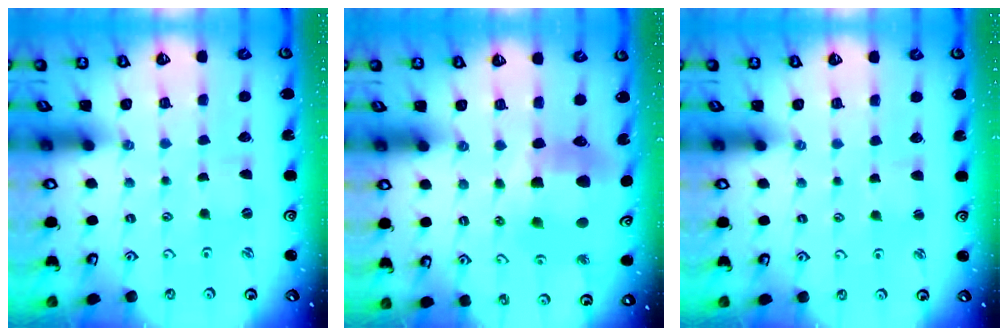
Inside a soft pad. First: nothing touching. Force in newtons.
{"total": 11.8, "press": 11.6, "slide": 1.8}
{"total": 2.5, "press": 2.5, "slide": 0.2}